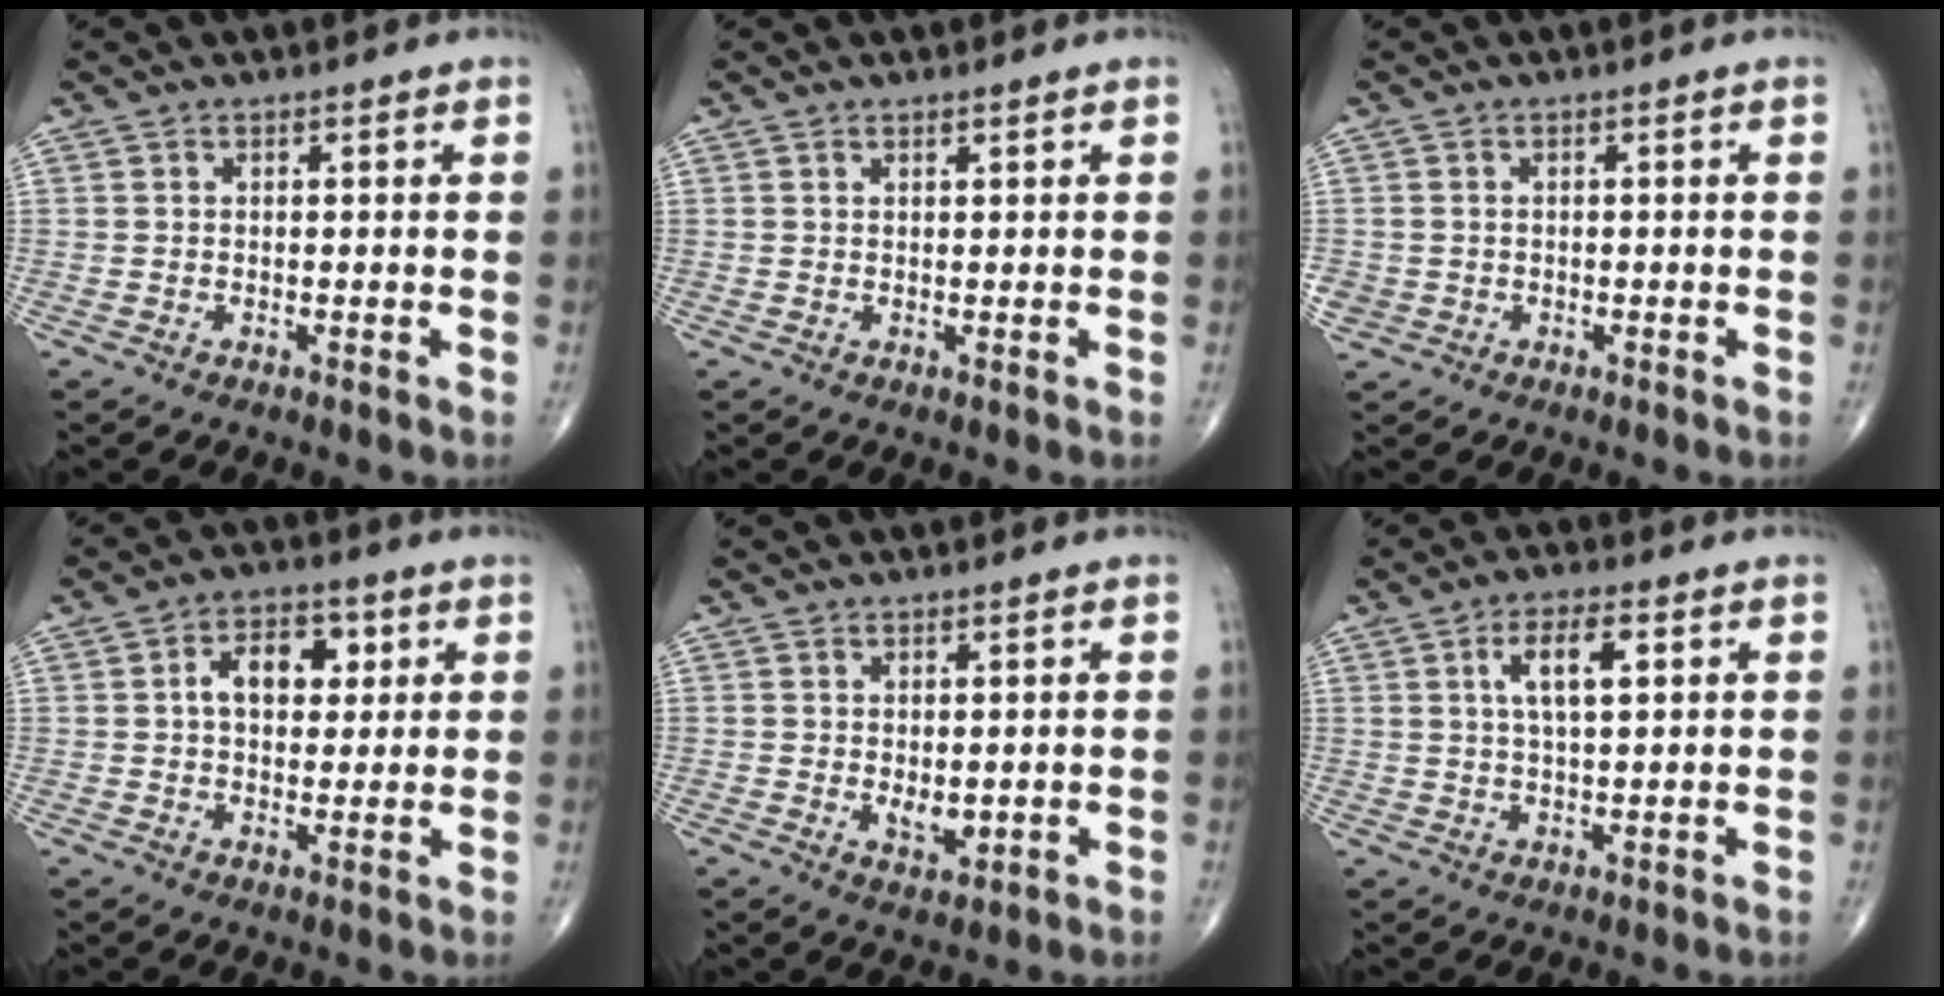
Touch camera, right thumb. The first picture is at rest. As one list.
[{"total": 0.6, "force": [0.5, 0.1, 0.2], "torque": [-0.005, -0.004, 0.008]}, {"total": 2.1, "force": [-0.3, 2.0, 0.6], "torque": [-0.006, 0.003, -0.001]}, {"total": 8.5, "force": [2.0, 5.6, 6.1], "torque": [-0.064, 0.008, 0.027]}, {"total": 3.2, "force": [0.0, 1.8, 2.6], "torque": [-0.029, -0.008, 0.006]}, {"total": 6.8, "force": [2.2, 2.6, 5.9], "torque": [-0.102, -0.001, 0.039]}]